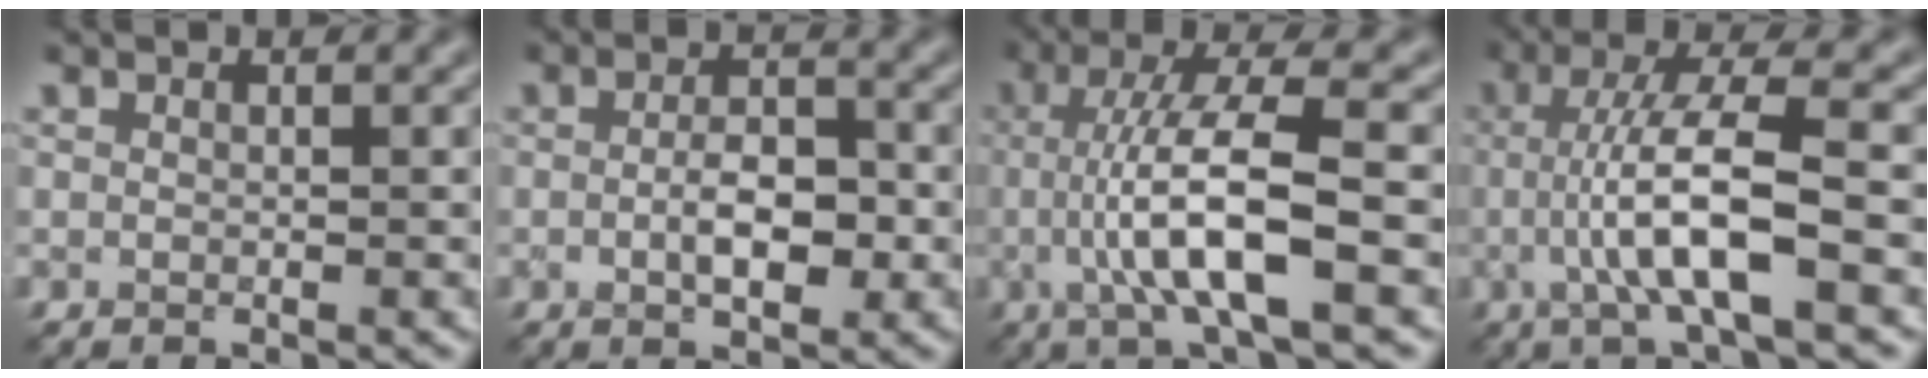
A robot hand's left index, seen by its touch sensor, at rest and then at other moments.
{"total": 3.4, "force": [-0.6, 1.5, 3.0], "torque": [-0.056, 0.001, -0.008]}
{"total": 7.8, "force": [-1.2, 1.7, 7.5], "torque": [-0.132, 0.010, -0.022]}
{"total": 7.1, "force": [-1.2, 1.4, 6.8], "torque": [-0.127, 0.011, -0.024]}